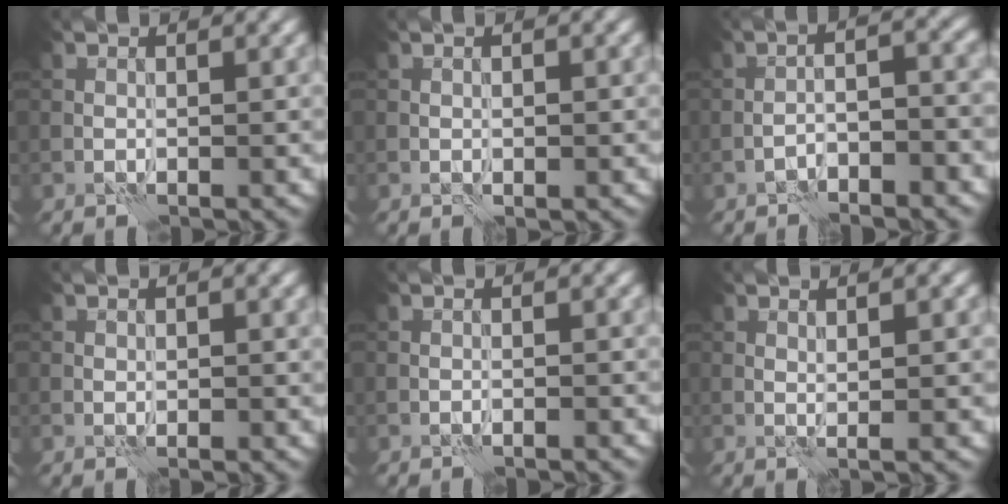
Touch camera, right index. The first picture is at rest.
{"total": 1.0, "force": [-0.2, 0.4, 0.9], "torque": [-0.011, 0.002, -0.002]}
{"total": 3.9, "force": [-2.3, 0.7, 3.1], "torque": [-0.052, 0.013, -0.043]}
{"total": 0.7, "force": [0.0, 0.3, 0.6], "torque": [-0.008, 0.000, 0.000]}
{"total": 0.7, "force": [-0.6, 0.0, 0.3], "torque": [-0.004, 0.002, -0.013]}
{"total": 2.2, "force": [0.5, 0.4, 2.1], "torque": [-0.030, 0.003, 0.006]}